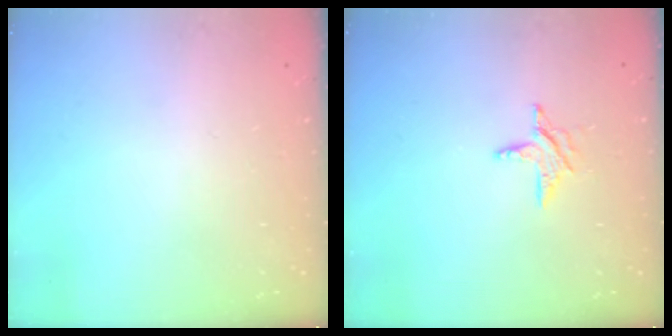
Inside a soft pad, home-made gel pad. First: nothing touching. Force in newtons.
{"total": 6.2, "press": 6.2, "slide": 0.3}